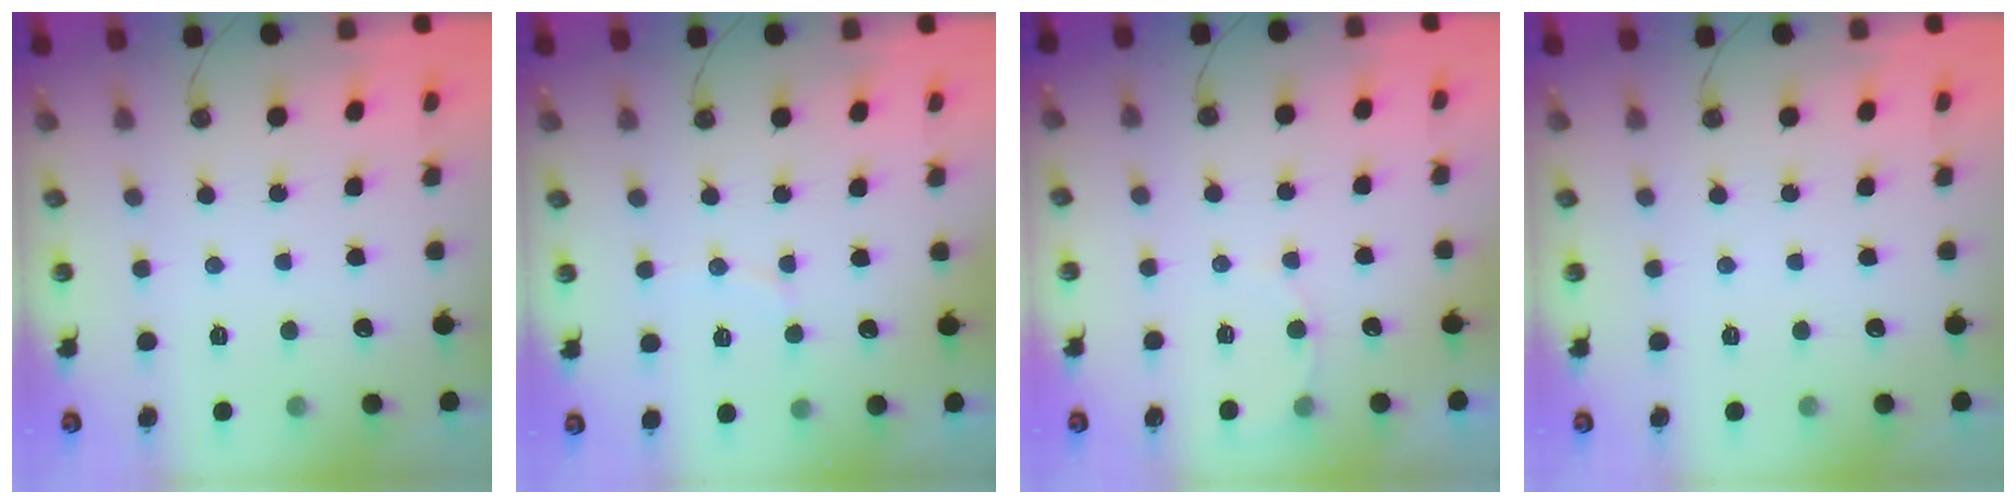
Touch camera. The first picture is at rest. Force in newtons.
{"total": 5.6, "press": 5.4, "slide": 1.3}
{"total": 4.6, "press": 4.6, "slide": 0.3}
{"total": 0.0}